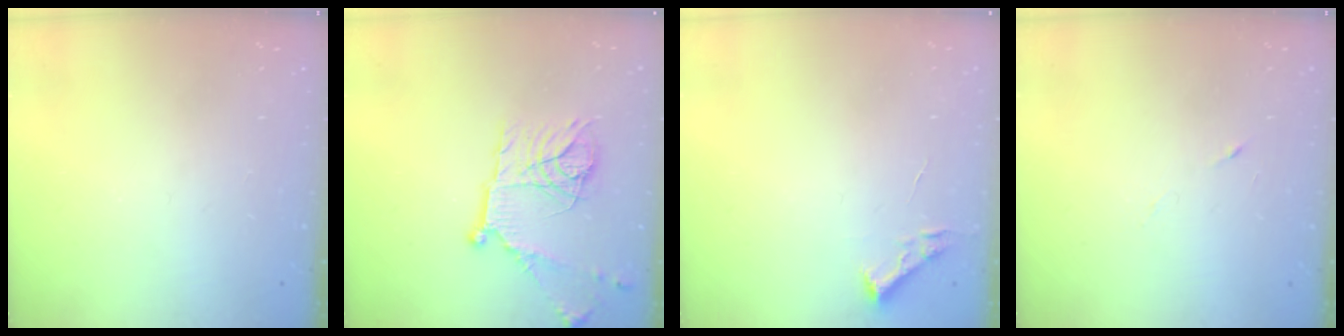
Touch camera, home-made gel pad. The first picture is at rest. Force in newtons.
{"total": 16.6, "press": 16.6, "slide": 1.3}
{"total": 2.7, "press": 2.7, "slide": 0.4}
{"total": 3.1, "press": 3.0, "slide": 1.0}